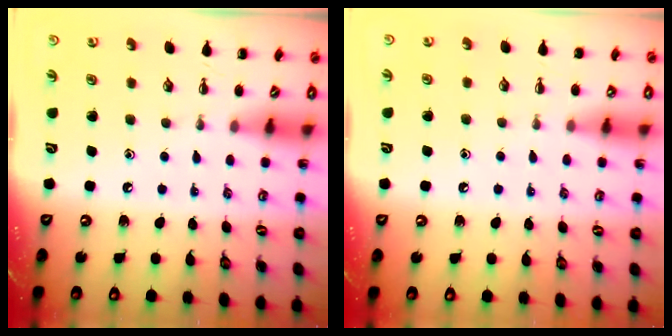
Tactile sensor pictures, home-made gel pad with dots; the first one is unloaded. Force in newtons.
{"total": 6.0, "press": 5.8, "slide": 1.6}